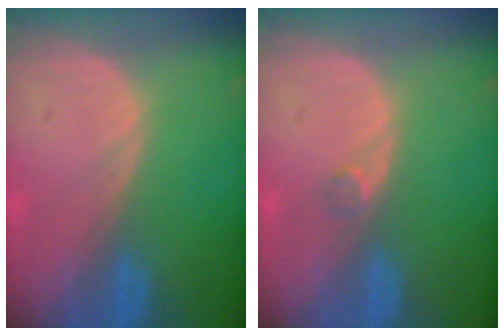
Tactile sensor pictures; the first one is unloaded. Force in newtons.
{"total": 1.2, "press": 1.0, "slide": 0.7}